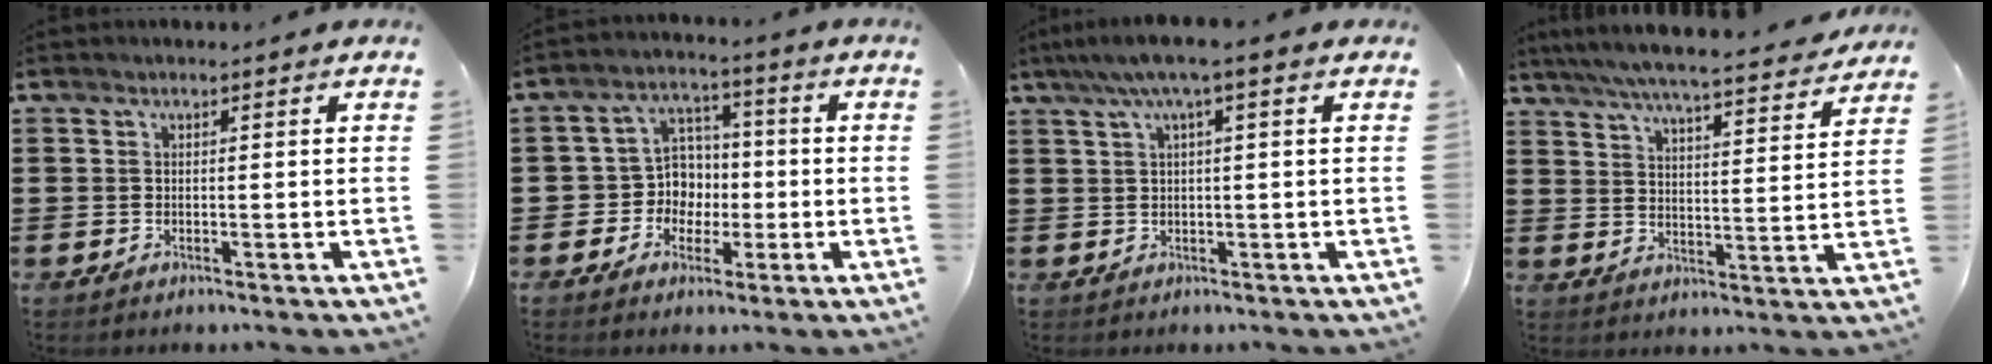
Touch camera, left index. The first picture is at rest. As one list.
[{"total": 6.5, "force": [-0.9, 6.2, 1.6], "torque": [-0.062, 0.009, -0.019]}, {"total": 3.5, "force": [1.1, 0.2, 3.3], "torque": [-0.066, 0.001, 0.015]}, {"total": 6.3, "force": [5.9, -0.4, 2.2], "torque": [-0.068, -0.039, 0.099]}]